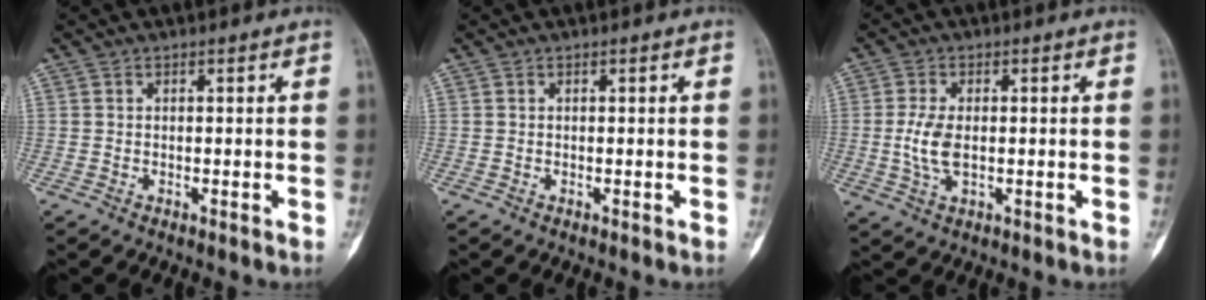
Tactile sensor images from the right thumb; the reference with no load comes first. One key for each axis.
{"total": 0.0}
{"total": 5.5, "fx": -0.2, "fy": 2.8, "fz": 4.7, "tx": -0.105, "ty": -0.003, "tz": -0.005}